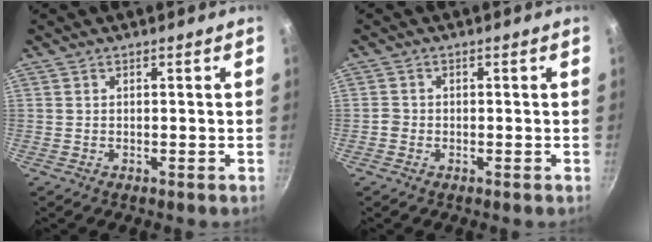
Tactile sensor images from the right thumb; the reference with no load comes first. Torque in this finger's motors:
{"motor_torque": [0.49, -0.25, 0.62, 0.11, 0.10]}